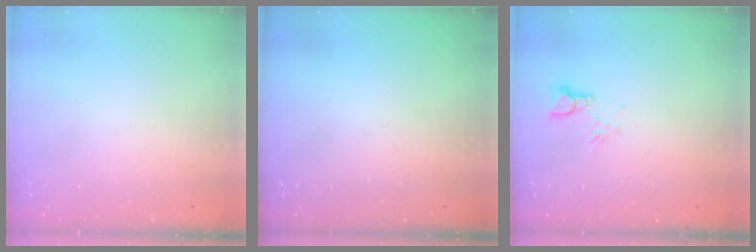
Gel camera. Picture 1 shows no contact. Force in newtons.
{"total": 0.0}
{"total": 2.9, "press": 2.8, "slide": 0.5}